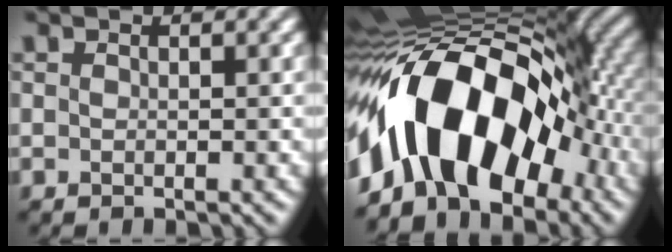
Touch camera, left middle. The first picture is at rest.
{"total": 15.0, "force": [-4.7, 8.6, 11.3], "torque": [-0.175, 0.020, -0.090]}